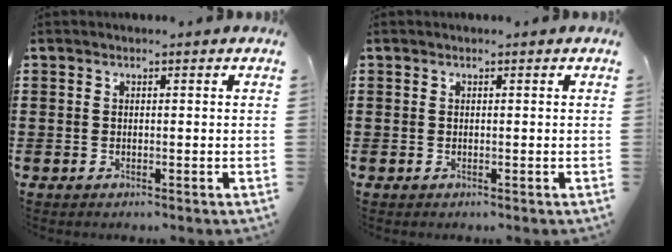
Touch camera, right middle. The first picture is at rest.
{"total": 0.0}